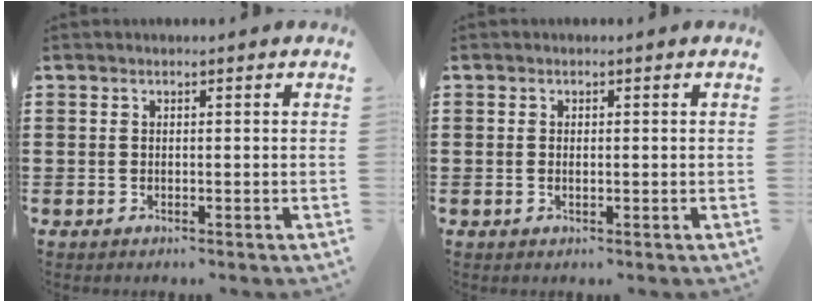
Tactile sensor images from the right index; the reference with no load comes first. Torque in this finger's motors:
{"motor_torque": [-0.84, 1.30, 0.00, -0.01]}